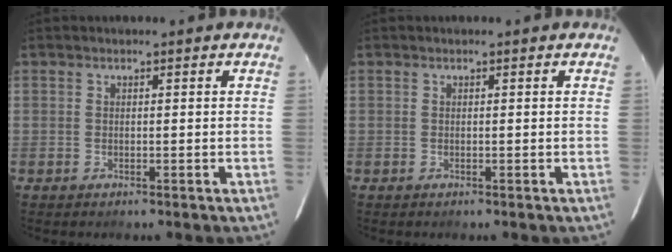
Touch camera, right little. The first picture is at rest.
{"total": 0.0}